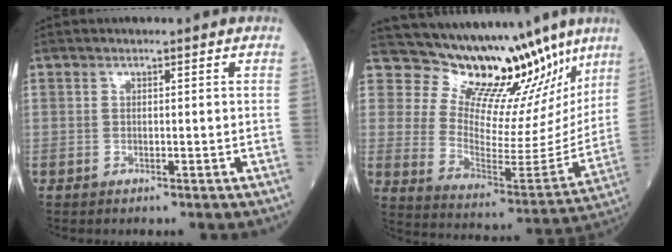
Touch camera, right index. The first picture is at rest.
{"total": 18.5, "force": [16.0, 6.0, 7.0], "torque": [-0.095, -0.039, 0.230]}